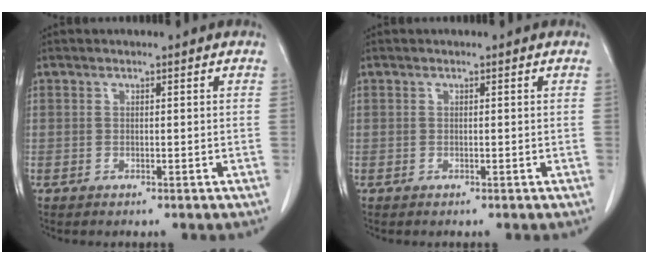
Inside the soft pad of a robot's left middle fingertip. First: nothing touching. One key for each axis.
{"total": 0.0}